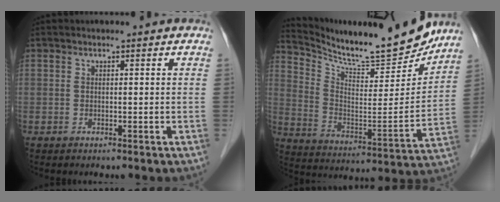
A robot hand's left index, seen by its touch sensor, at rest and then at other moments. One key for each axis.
{"total": 19.8, "fx": 18.2, "fy": 2.2, "fz": 7.6, "tx": -0.140, "ty": -0.047, "tz": 0.281}